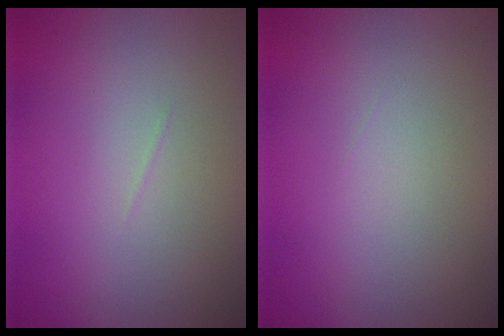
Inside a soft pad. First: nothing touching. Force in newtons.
{"total": 0.0}